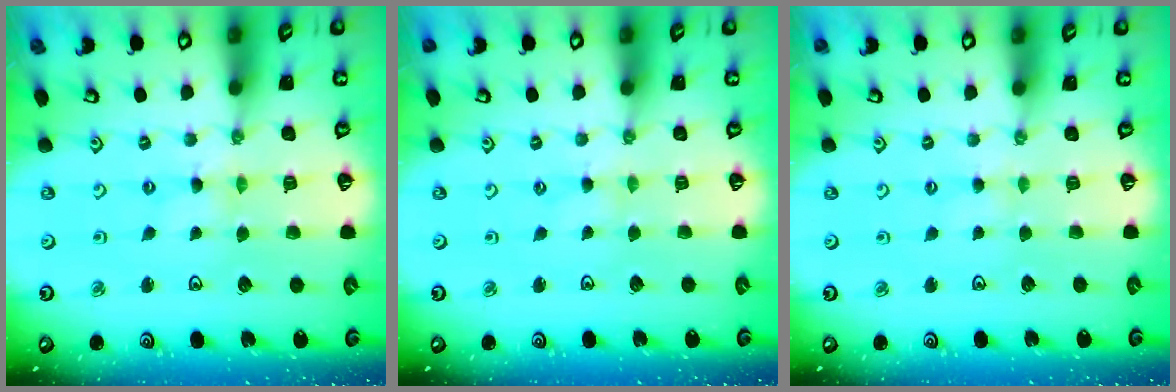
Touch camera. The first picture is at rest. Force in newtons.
{"total": 0.8, "press": 0.8, "slide": 0.2}
{"total": 2.4, "press": 2.4, "slide": 0.4}